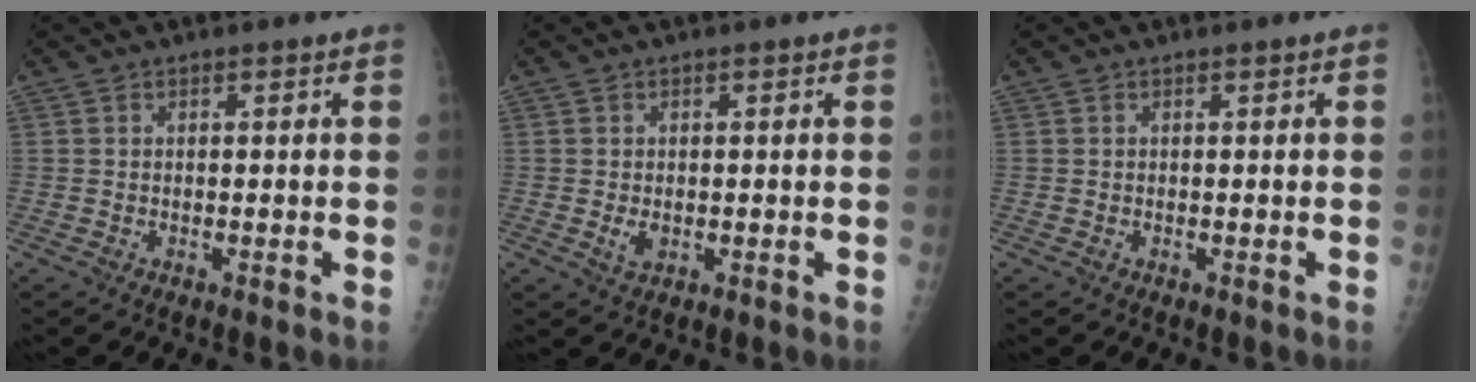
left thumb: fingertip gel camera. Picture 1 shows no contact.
{"total": 2.5, "force": [-0.3, 1.7, 1.7], "torque": [-0.025, -0.003, -0.001]}
{"total": 0.0}